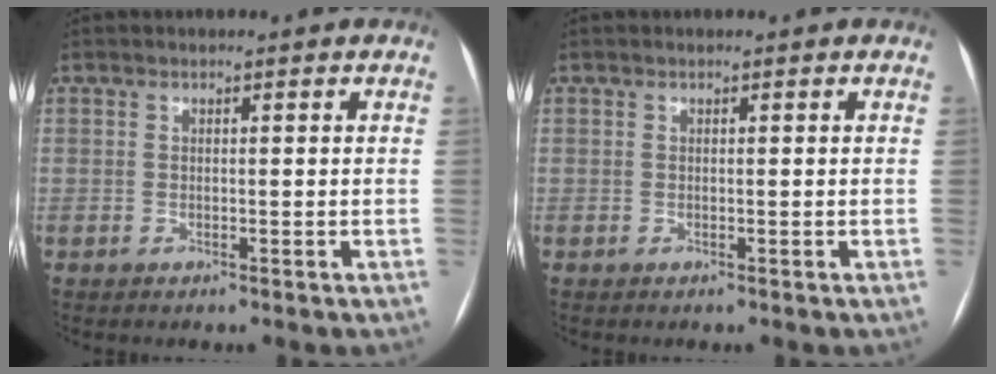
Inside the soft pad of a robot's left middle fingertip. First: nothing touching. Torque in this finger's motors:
{"motor_torque": [-0.03, 0.21, 0.01, 0.00]}